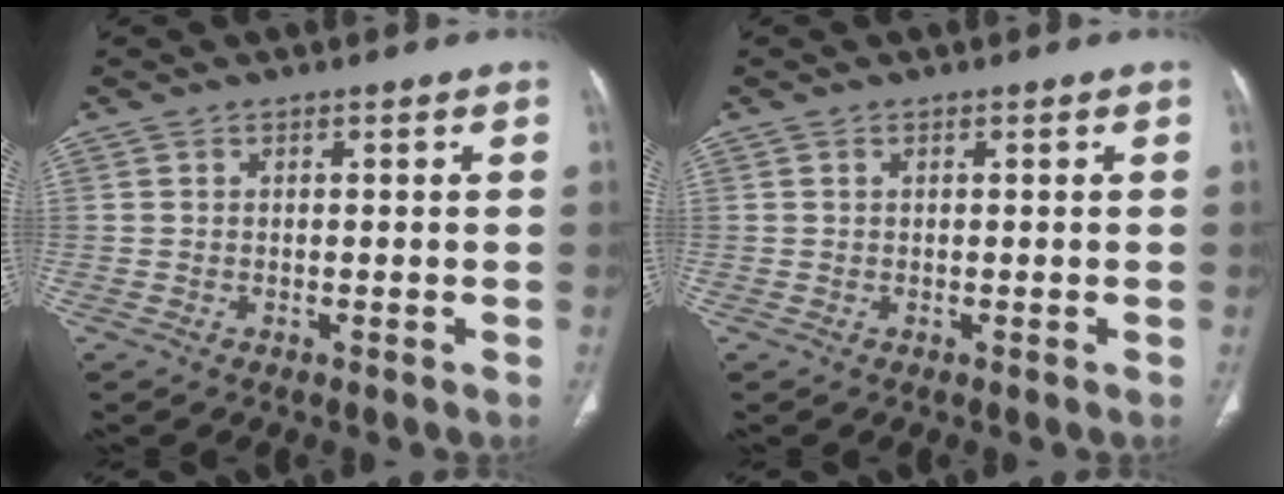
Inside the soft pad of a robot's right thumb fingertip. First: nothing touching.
{"total": 0.0}